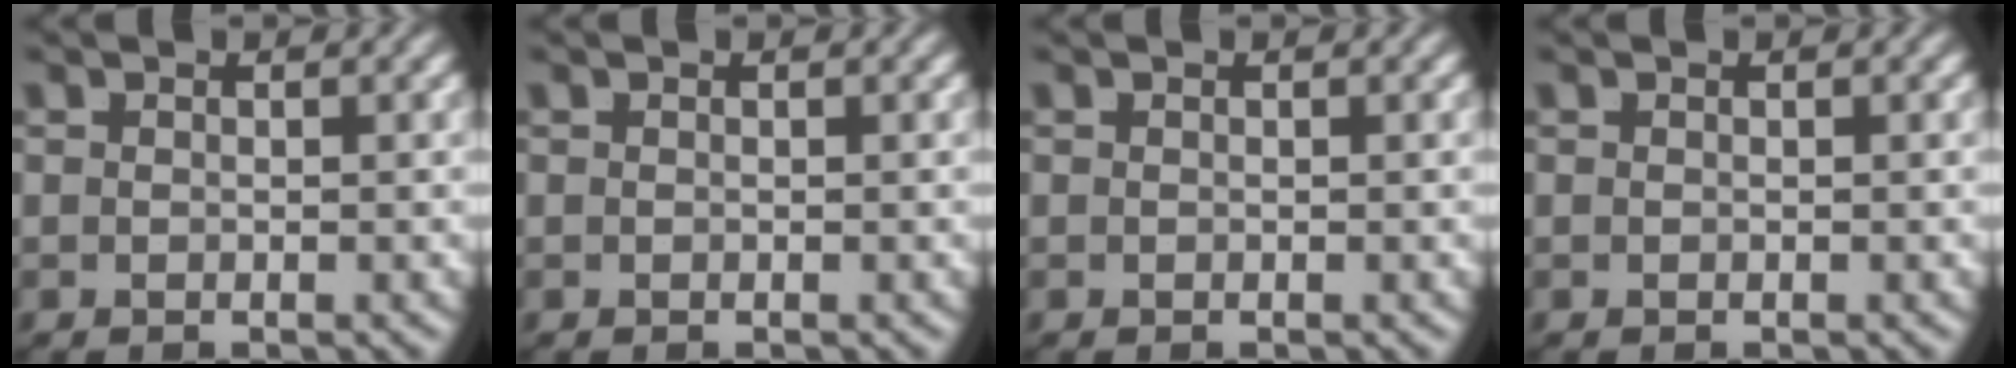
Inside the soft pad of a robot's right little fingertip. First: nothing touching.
{"total": 0.0}
{"total": 0.0}
{"total": 0.0}